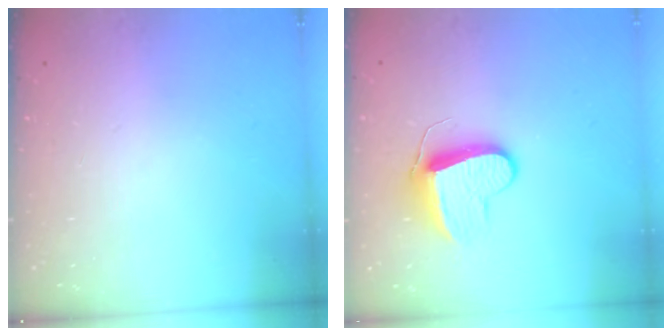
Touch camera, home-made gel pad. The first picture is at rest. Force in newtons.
{"total": 10.7, "press": 10.7, "slide": 0.7}